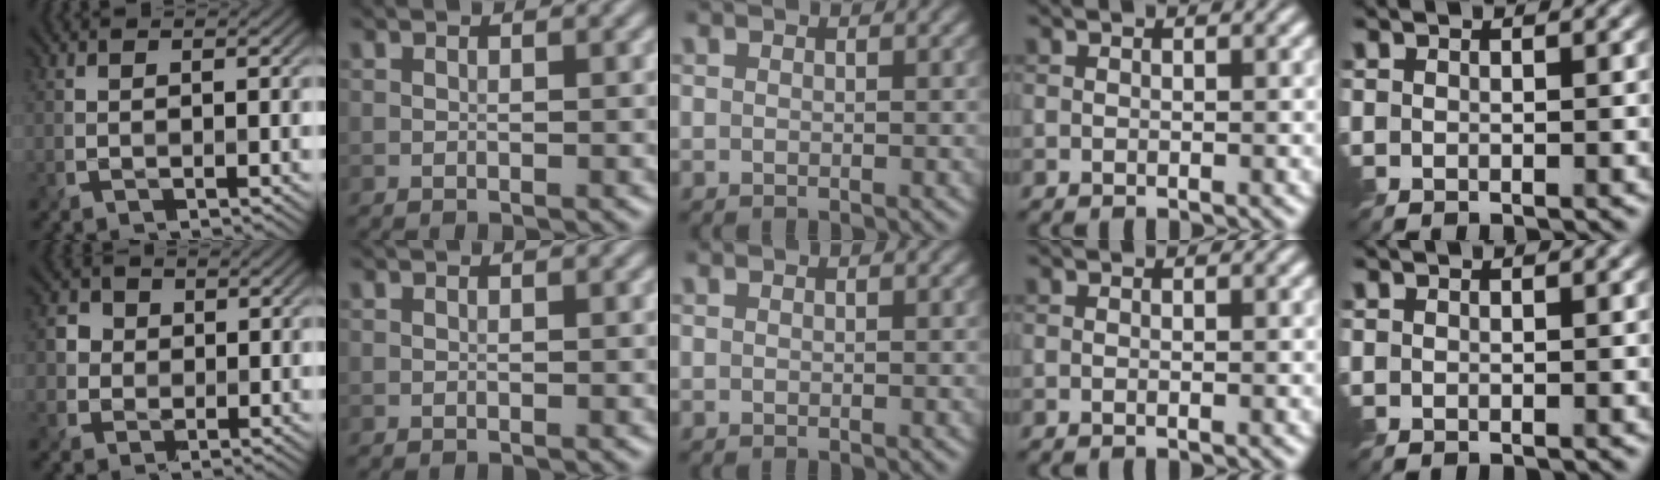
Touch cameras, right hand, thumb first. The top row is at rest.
{"thumb": {"total": 3.0, "force": [0.4, 2.9, 0.7], "torque": [-0.027, 0.002, 0.004]}}